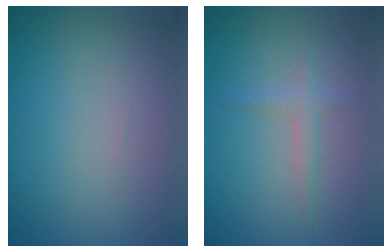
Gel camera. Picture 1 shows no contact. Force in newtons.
{"total": 1.3, "press": 1.3, "slide": 0.1}